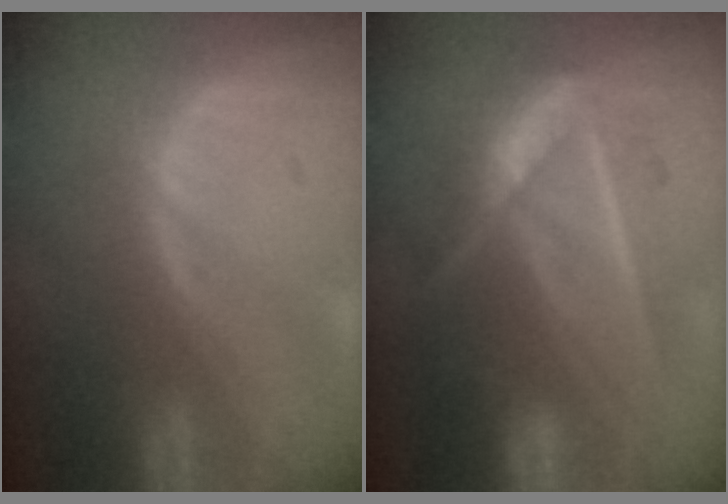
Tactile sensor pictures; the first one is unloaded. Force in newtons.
{"total": 7.1, "press": 7.1, "slide": 0.2}